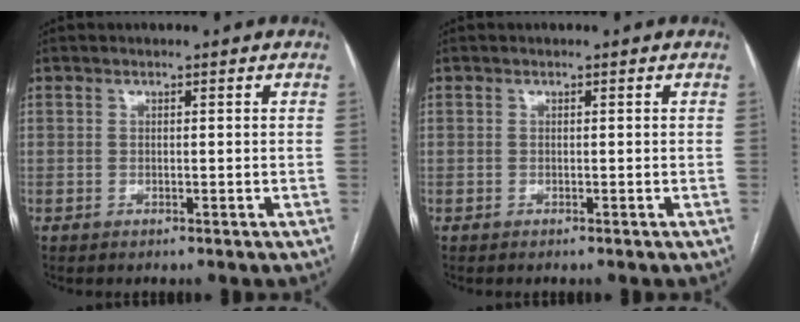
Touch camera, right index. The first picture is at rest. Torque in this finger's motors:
{"motor_torque": [-0.01, 0.08, -0.35, -0.05]}